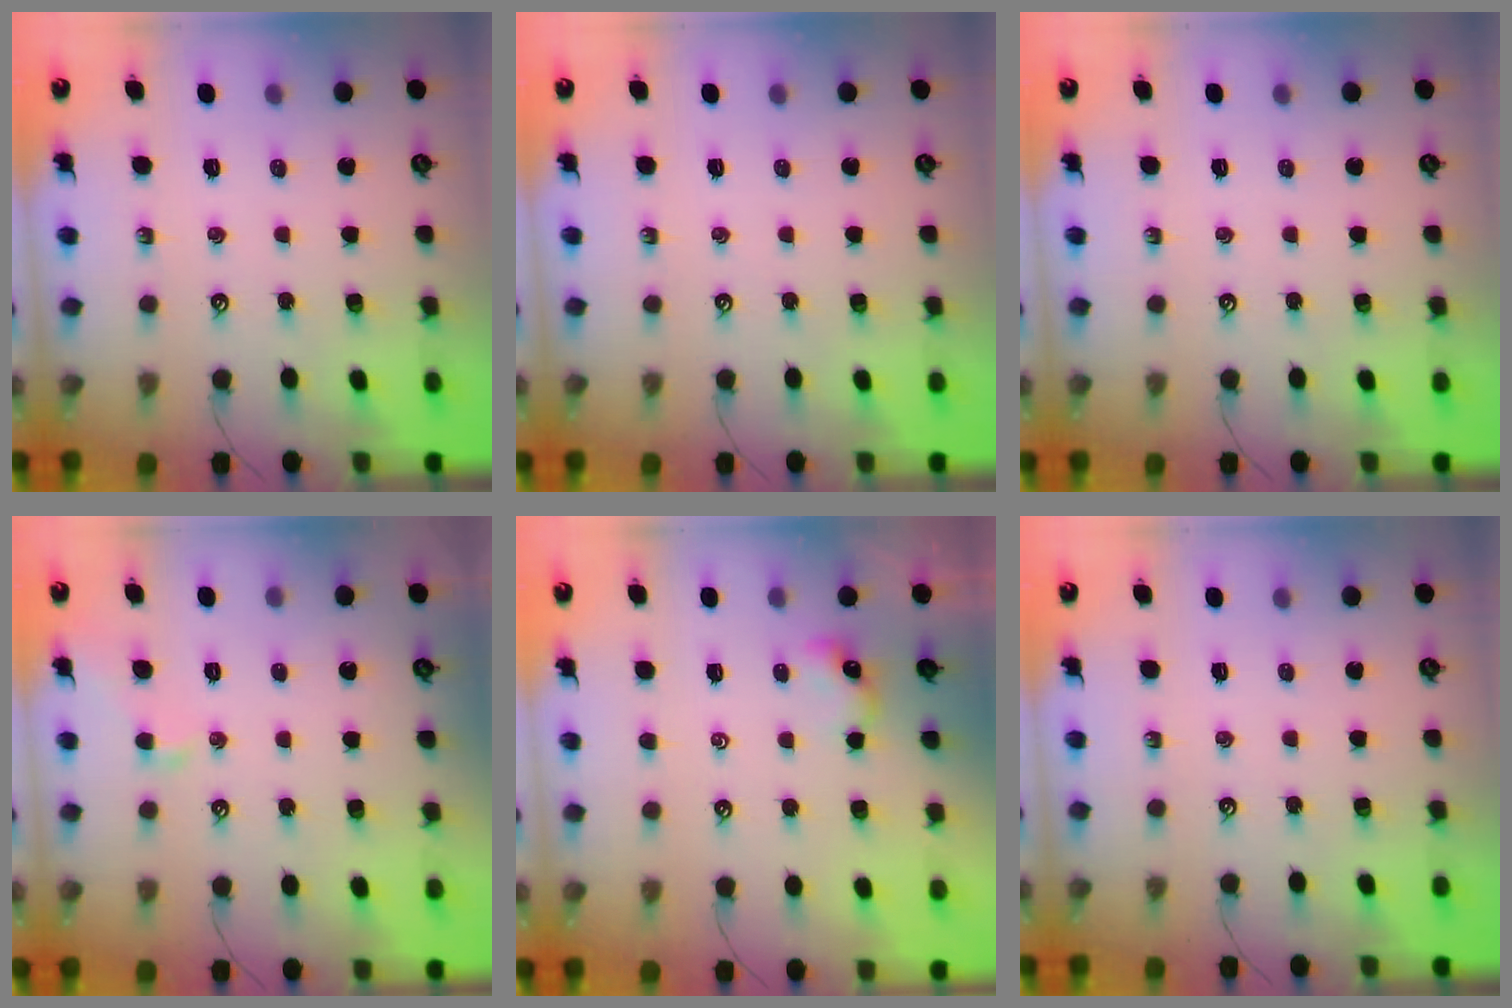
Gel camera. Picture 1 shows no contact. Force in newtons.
{"total": 0.0}
{"total": 0.0}
{"total": 1.0, "press": 0.9, "slide": 0.4}
{"total": 0.7, "press": 0.7, "slide": 0.1}
{"total": 0.0}